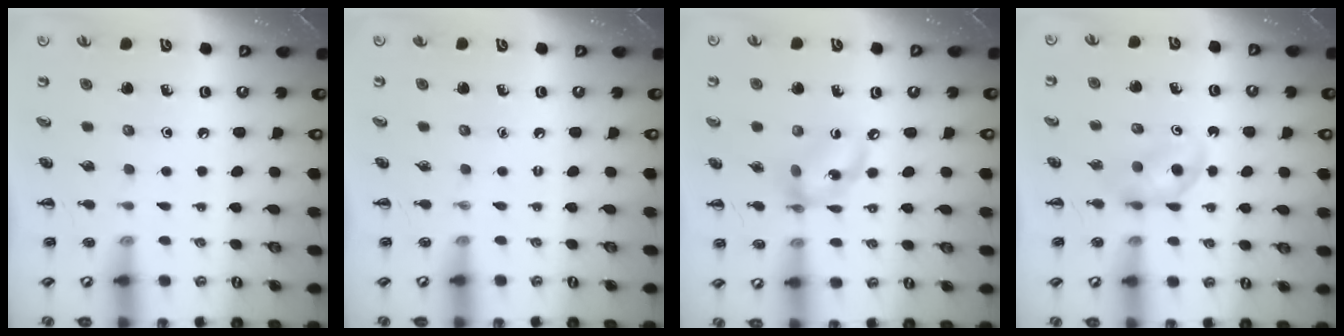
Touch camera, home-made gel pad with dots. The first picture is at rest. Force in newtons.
{"total": 0.0}
{"total": 10.2, "press": 10.0, "slide": 2.0}
{"total": 4.5, "press": 4.3, "slide": 1.4}